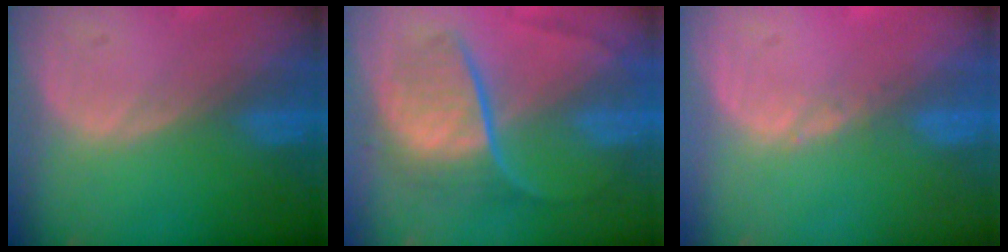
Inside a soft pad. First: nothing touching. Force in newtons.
{"total": 8.9, "press": 7.6, "slide": 4.6}
{"total": 0.6, "press": 0.5, "slide": 0.3}